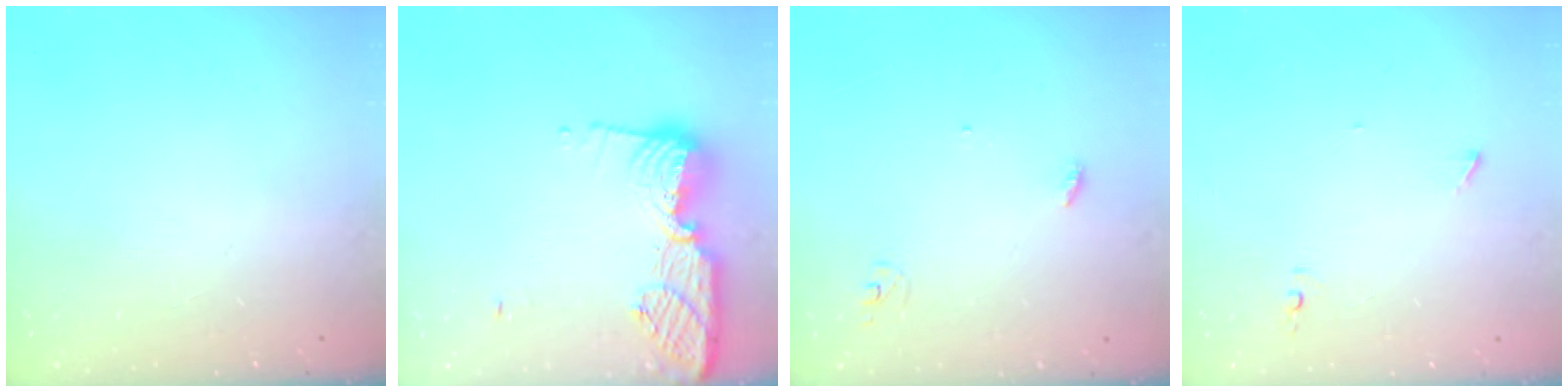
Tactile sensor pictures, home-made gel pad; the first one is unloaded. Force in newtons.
{"total": 12.0, "press": 12.0, "slide": 1.1}
{"total": 2.9, "press": 2.9, "slide": 0.2}
{"total": 4.7, "press": 4.5, "slide": 1.4}